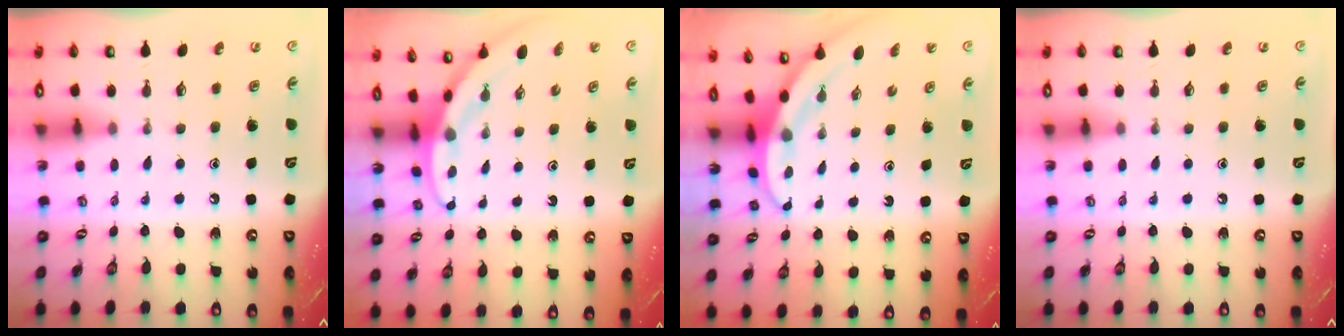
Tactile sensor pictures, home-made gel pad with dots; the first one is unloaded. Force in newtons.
{"total": 3.1, "press": 3.1, "slide": 0.1}
{"total": 3.6, "press": 3.6, "slide": 0.1}
{"total": 0.0}